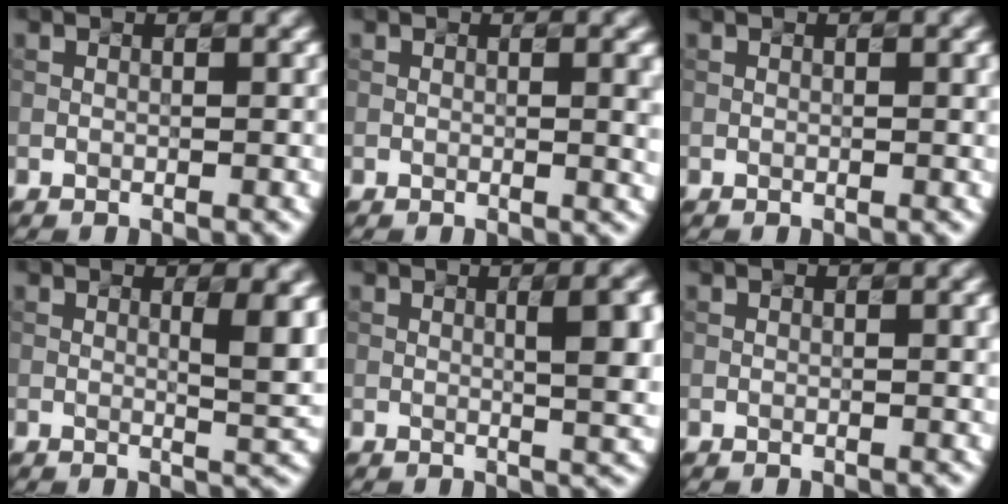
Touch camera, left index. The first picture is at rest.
{"total": 2.4, "force": [0.3, 0.7, 2.3], "torque": [-0.019, 0.004, 0.007]}
{"total": 1.1, "force": [0.2, 0.3, 1.0], "torque": [-0.010, 0.004, 0.001]}
{"total": 4.0, "force": [0.9, 0.9, 3.8], "torque": [-0.045, -0.004, 0.020]}
{"total": 6.0, "force": [0.8, 1.7, 5.7], "torque": [-0.058, 0.010, 0.018]}
{"total": 1.5, "force": [0.3, 0.5, 1.4], "torque": [-0.012, 0.006, 0.003]}